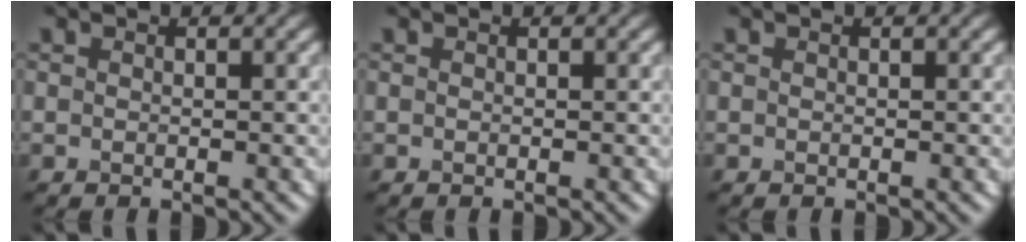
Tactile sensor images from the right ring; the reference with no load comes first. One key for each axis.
{"total": 0.0}
{"total": 0.0}